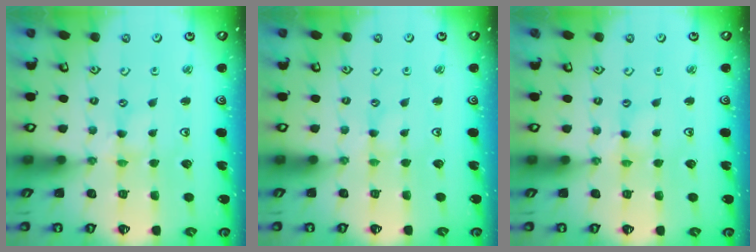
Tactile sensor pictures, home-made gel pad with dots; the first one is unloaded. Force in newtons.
{"total": 0.0}
{"total": 0.7, "press": 0.7, "slide": 0.2}